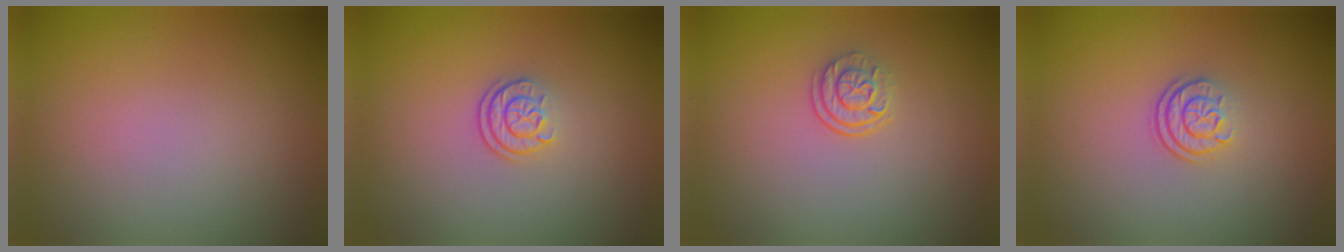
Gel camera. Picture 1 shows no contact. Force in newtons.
{"total": 2.2, "press": 1.7, "slide": 1.4}
{"total": 2.4, "press": 1.7, "slide": 1.6}
{"total": 2.5, "press": 1.8, "slide": 1.6}